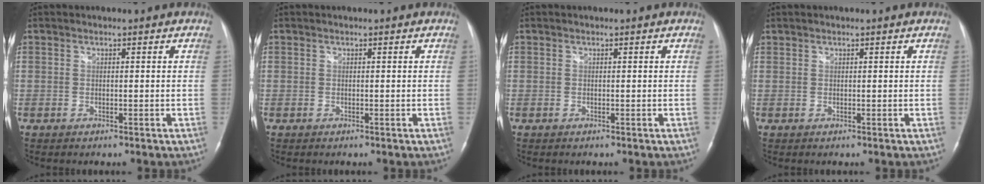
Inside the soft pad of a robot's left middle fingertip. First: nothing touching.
{"total": 0.0}
{"total": 0.0}
{"total": 0.0}